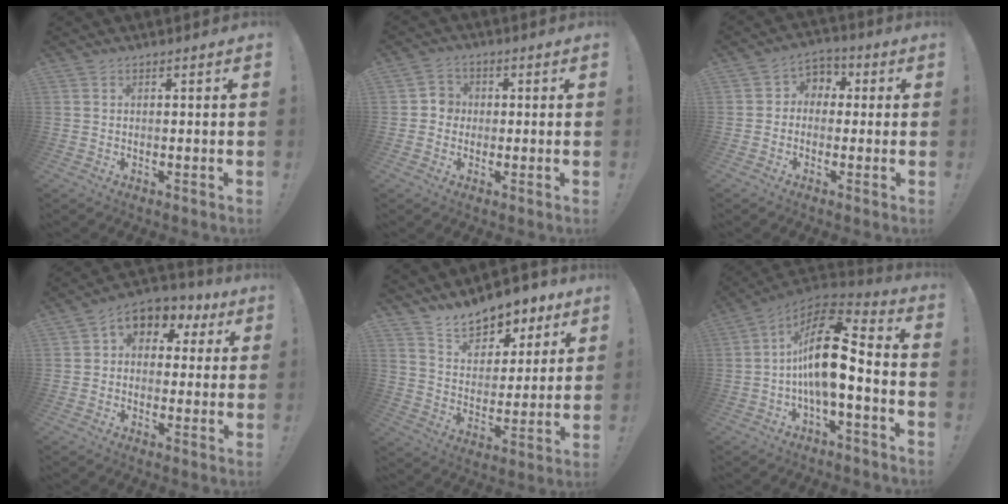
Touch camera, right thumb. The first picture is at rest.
{"total": 4.3, "force": [-0.5, 4.1, 1.1], "torque": [-0.014, 0.010, -0.011]}
{"total": 5.3, "force": [-1.7, 4.7, 1.6], "torque": [-0.021, 0.020, -0.028]}
{"total": 7.2, "force": [1.7, 6.2, 3.3], "torque": [-0.043, -0.006, 0.036]}
{"total": 11.6, "force": [10.0, 5.0, 2.9], "torque": [-0.056, -0.074, 0.187]}
{"total": 18.6, "force": [0.1, 8.3, 16.6], "torque": [-0.296, 0.013, 0.004]}